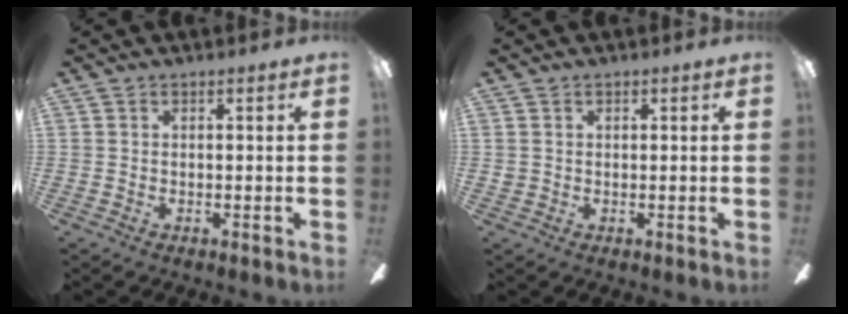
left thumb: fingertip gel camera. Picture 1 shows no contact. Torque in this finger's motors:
{"motor_torque": [-0.39, 0.29, 0.40, -0.23, 0.00]}